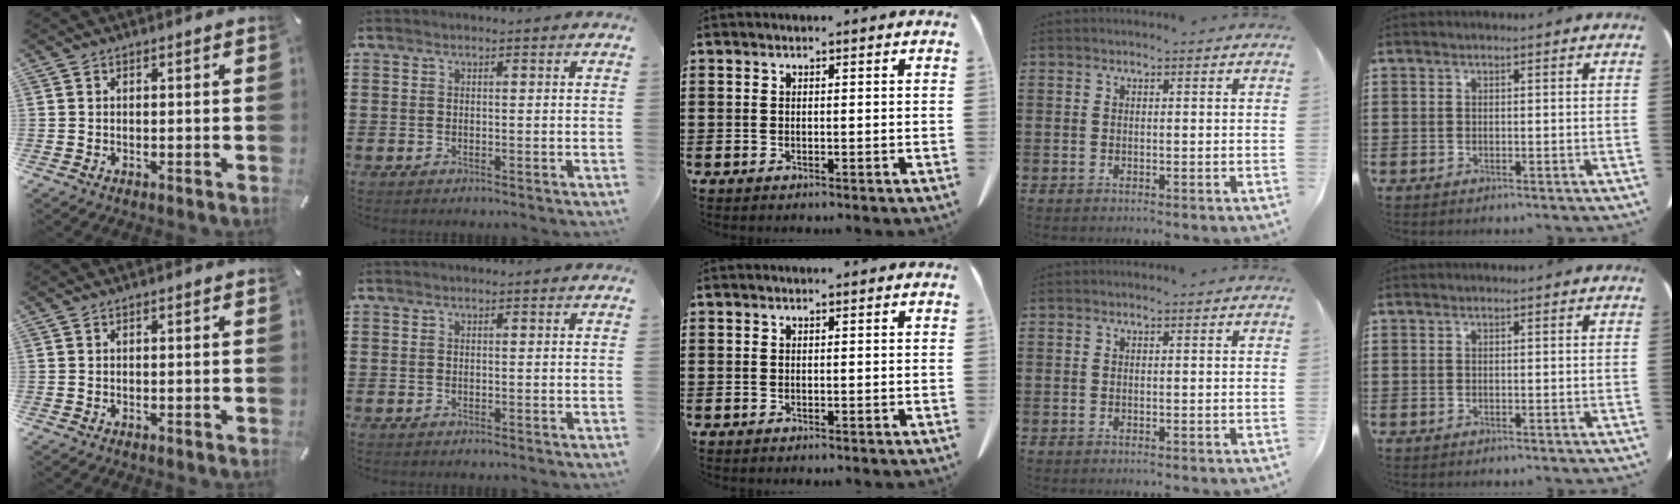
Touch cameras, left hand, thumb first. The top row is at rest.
{}